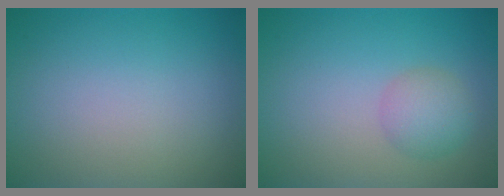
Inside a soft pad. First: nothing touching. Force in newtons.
{"total": 2.5, "press": 2.5, "slide": 0.0}